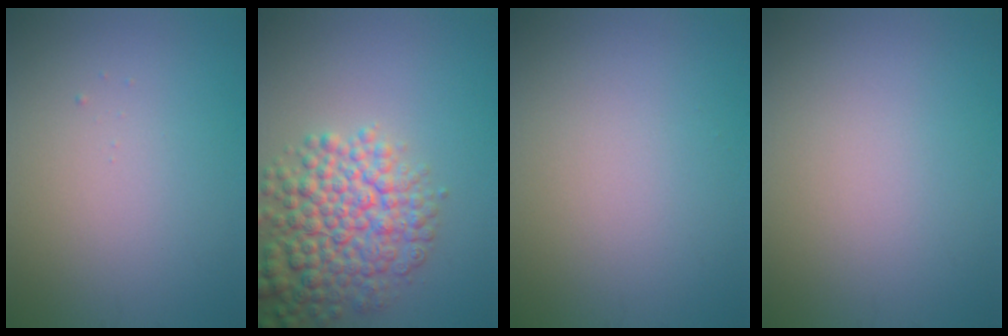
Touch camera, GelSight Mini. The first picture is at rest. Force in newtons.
{"total": 7.2, "press": 7.2, "slide": 0.3}
{"total": 0.0}
{"total": 0.0}